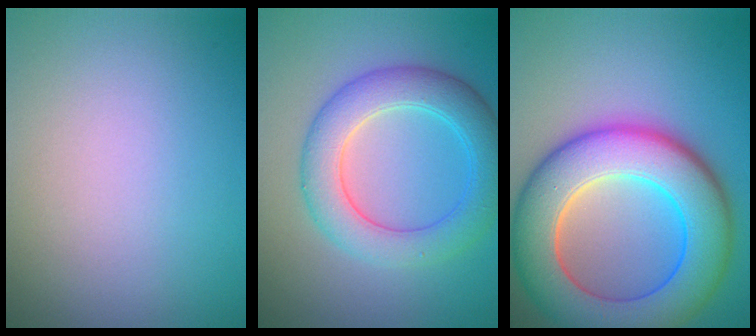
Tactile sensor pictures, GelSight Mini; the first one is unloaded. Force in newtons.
{"total": 5.8, "press": 5.8, "slide": 0.2}
{"total": 11.3, "press": 11.3, "slide": 0.3}